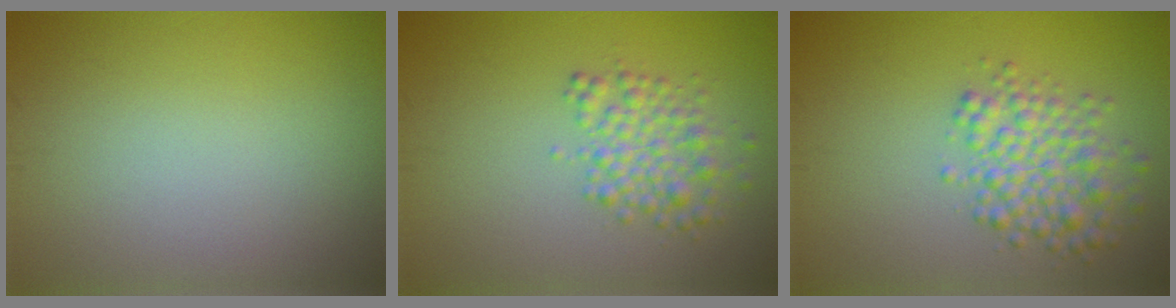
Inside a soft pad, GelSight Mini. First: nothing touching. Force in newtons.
{"total": 3.1, "press": 3.1, "slide": 0.0}
{"total": 4.3, "press": 4.3, "slide": 0.2}